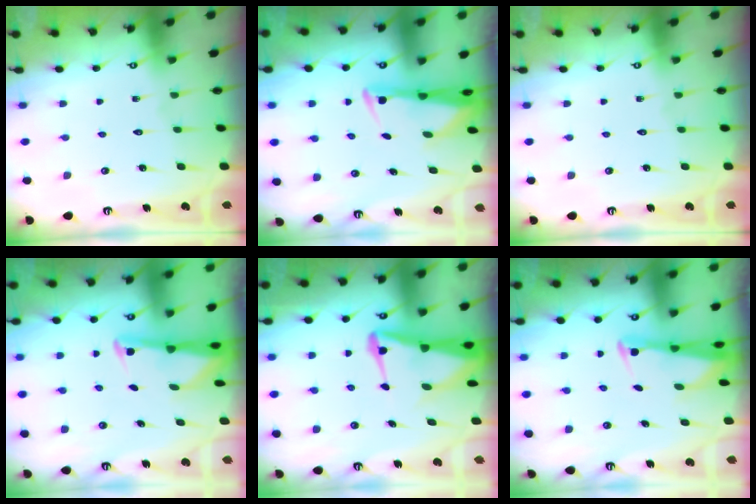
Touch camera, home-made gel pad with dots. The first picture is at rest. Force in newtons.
{"total": 3.0, "press": 2.9, "slide": 0.9}
{"total": 0.0}
{"total": 3.0, "press": 3.0, "slide": 0.3}
{"total": 7.0, "press": 6.9, "slide": 0.8}
{"total": 2.4, "press": 2.3, "slide": 0.5}